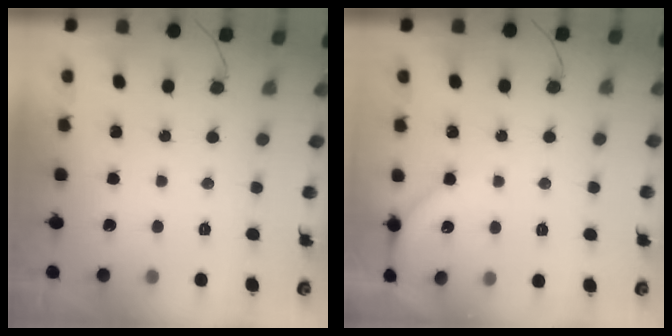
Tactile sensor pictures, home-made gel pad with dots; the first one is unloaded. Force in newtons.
{"total": 4.1, "press": 4.1, "slide": 0.6}